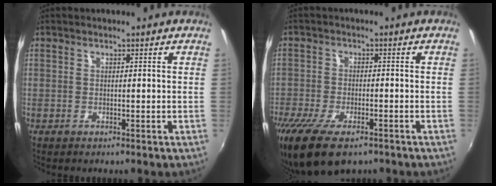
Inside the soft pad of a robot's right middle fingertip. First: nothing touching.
{"total": 10.2, "force": [-7.0, 3.7, 6.4], "torque": [-0.150, -0.034, -0.125]}